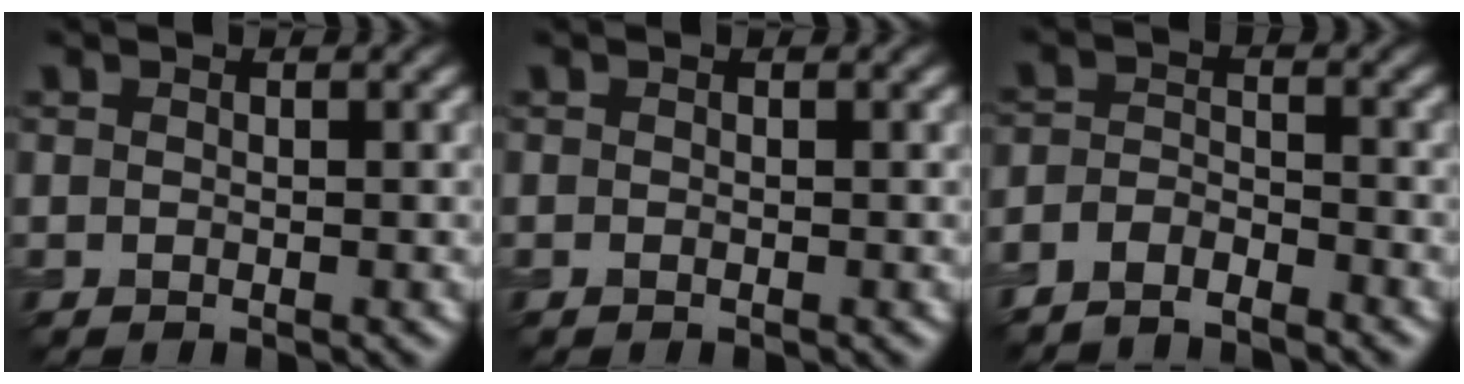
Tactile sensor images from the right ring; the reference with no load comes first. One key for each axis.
{"total": 0.0}
{"total": 2.8, "fx": -2.8, "fy": 0.6, "fz": 0.4, "tx": -0.006, "ty": -0.002, "tz": -0.060}